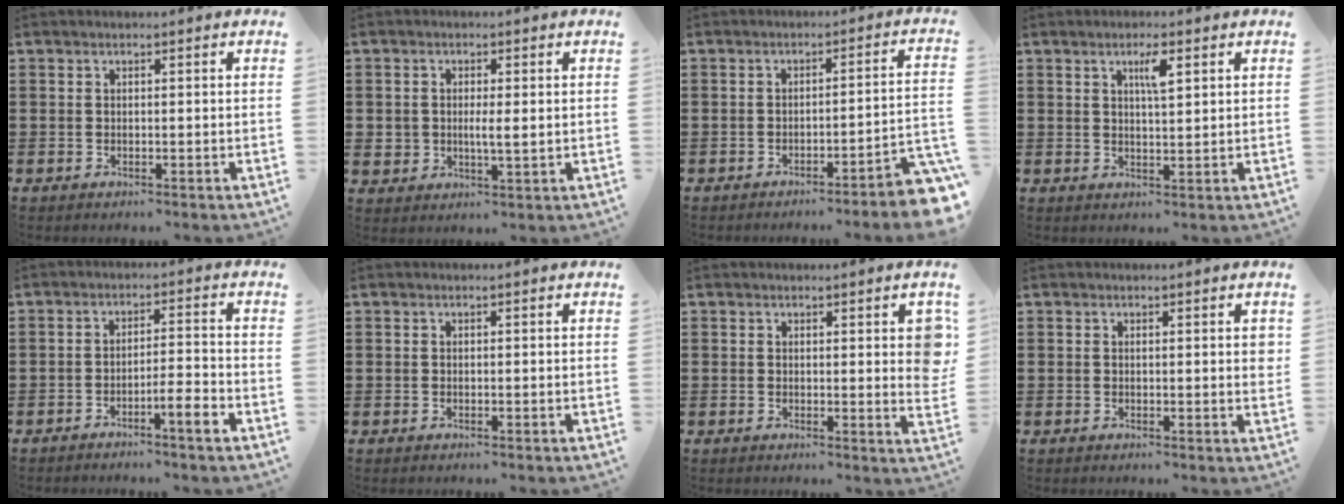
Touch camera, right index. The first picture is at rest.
{"total": 2.6, "force": [0.0, 1.8, 1.9], "torque": [-0.041, 0.007, 0.000]}
{"total": 4.0, "force": [-3.3, -0.3, 2.2], "torque": [-0.040, -0.017, -0.067]}
{"total": 3.3, "force": [1.5, 0.7, 2.9], "torque": [-0.053, 0.003, 0.022]}
{"total": 4.1, "force": [-2.9, 0.1, 3.0], "torque": [-0.052, -0.001, -0.052]}
{"total": 0.0}
{"total": 3.4, "force": [1.1, 0.8, 3.1], "torque": [-0.044, -0.003, 0.016]}
{"total": 1.2, "force": [0.3, 0.2, 1.2], "torque": [-0.016, 0.000, 0.003]}